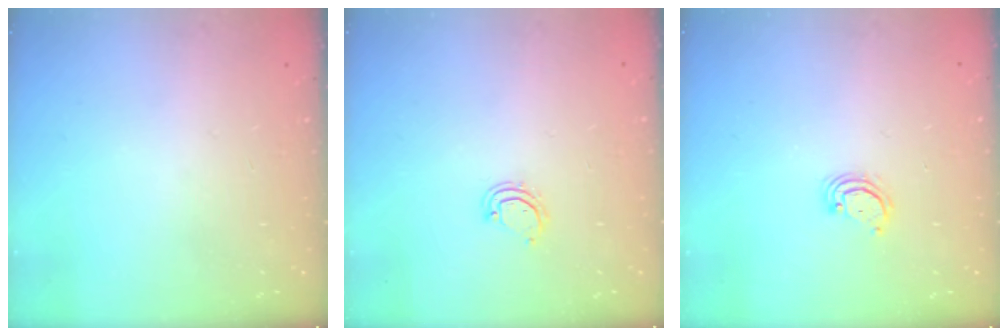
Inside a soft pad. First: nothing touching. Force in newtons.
{"total": 3.7, "press": 3.7, "slide": 0.2}
{"total": 2.9, "press": 2.9, "slide": 0.2}